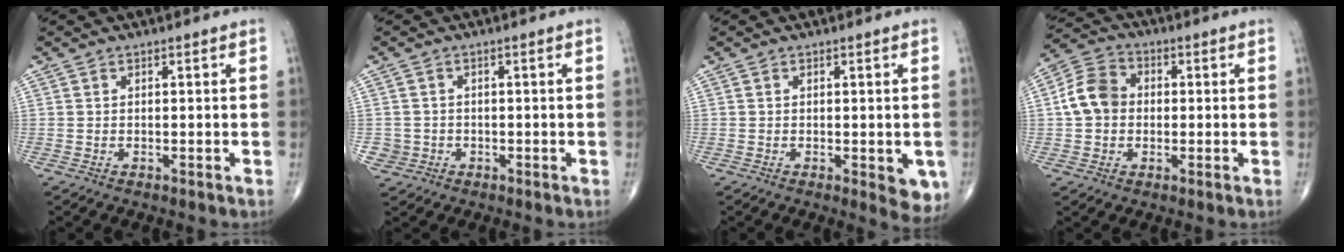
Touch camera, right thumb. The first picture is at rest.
{"total": 2.5, "force": [-0.6, 2.4, -0.1], "torque": [0.016, 0.009, -0.011]}
{"total": 5.0, "force": [-1.3, 1.9, 4.4], "torque": [-0.035, -0.008, -0.013]}
{"total": 8.2, "force": [0.1, 6.7, 4.8], "torque": [-0.079, 0.024, -0.009]}